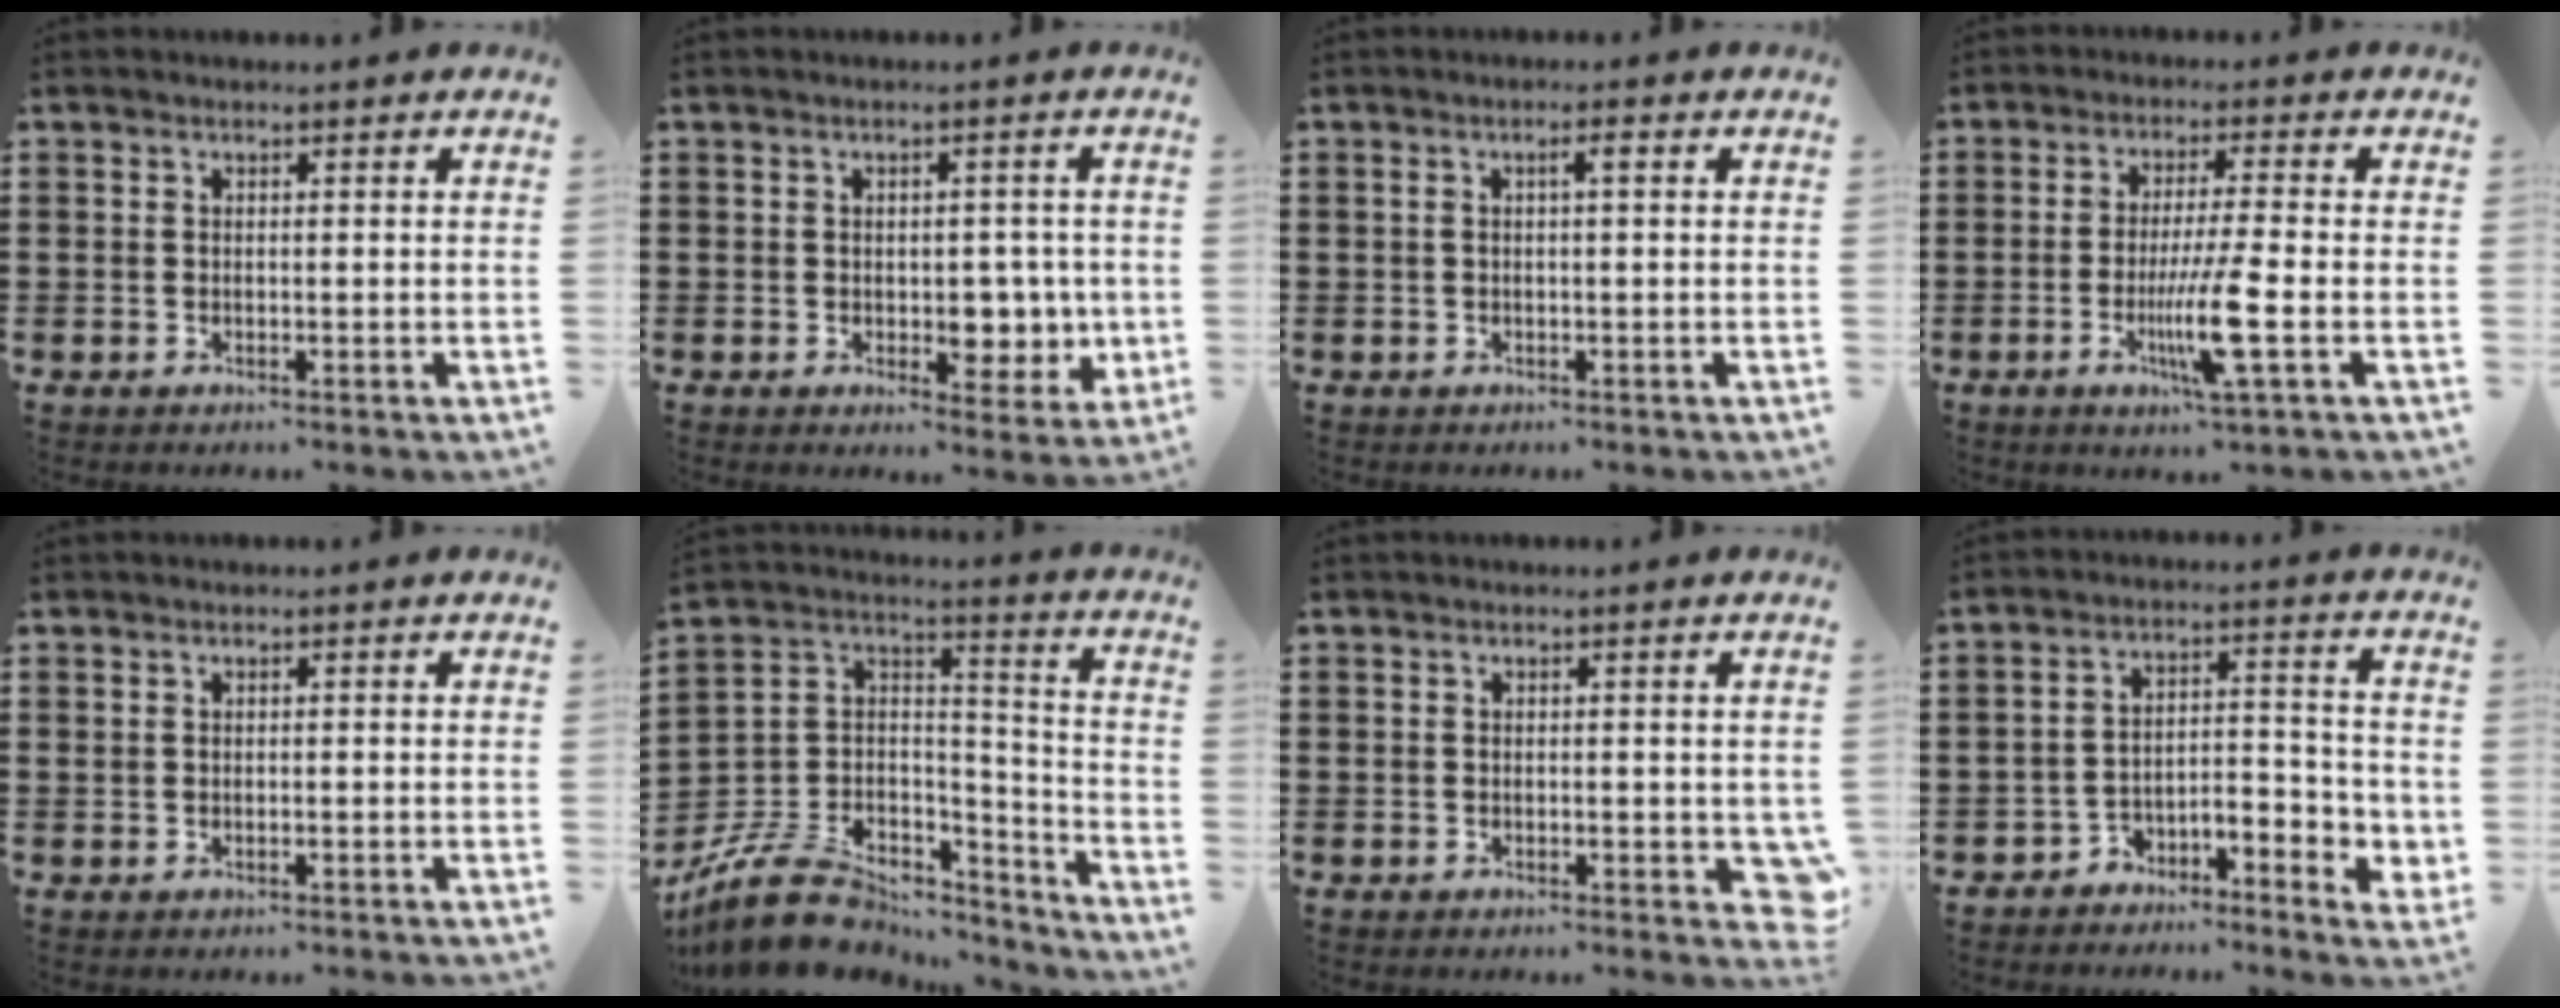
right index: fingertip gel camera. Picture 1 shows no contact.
{"total": 4.6, "force": [0.0, 3.6, 3.0], "torque": [-0.033, -0.003, -0.005]}
{"total": 1.5, "force": [0.2, 0.1, 1.5], "torque": [-0.029, 0.003, 0.001]}
{"total": 9.0, "force": [-2.6, 0.3, 8.6], "torque": [-0.169, -0.025, -0.051]}
{"total": 0.0}
{"total": 10.7, "force": [-8.1, 5.5, 4.2], "torque": [-0.108, 0.013, -0.157]}
{"total": 1.4, "force": [0.1, 1.1, 0.9], "torque": [-0.011, 0.001, 0.000]}
{"total": 3.6, "force": [-3.2, 1.3, 1.0], "torque": [-0.023, 0.003, -0.068]}